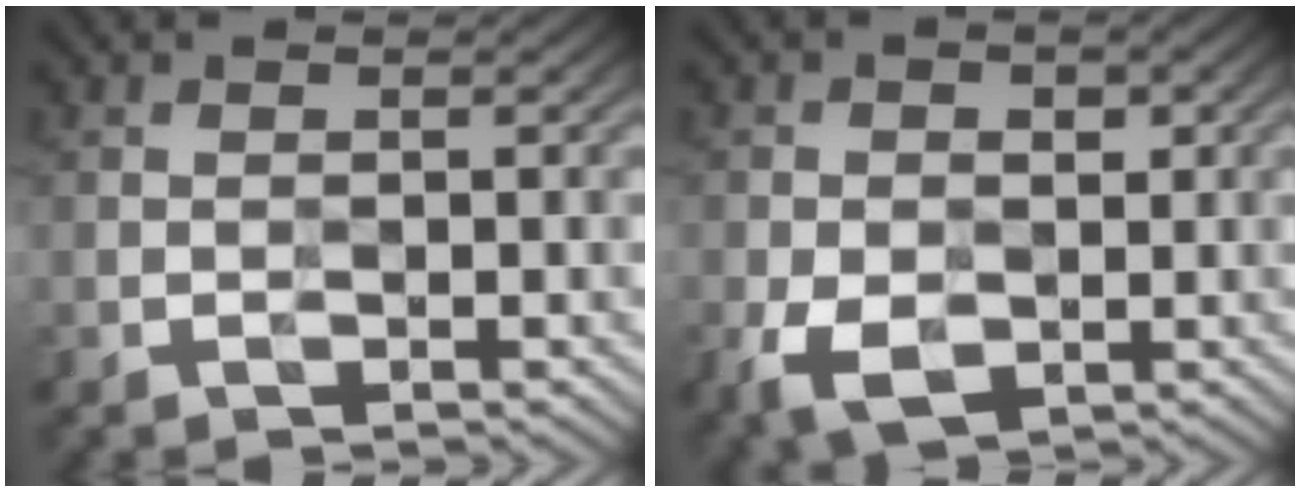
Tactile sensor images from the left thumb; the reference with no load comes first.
{"total": 6.6, "force": [-1.5, 4.4, 4.7], "torque": [-0.091, -0.013, -0.029]}